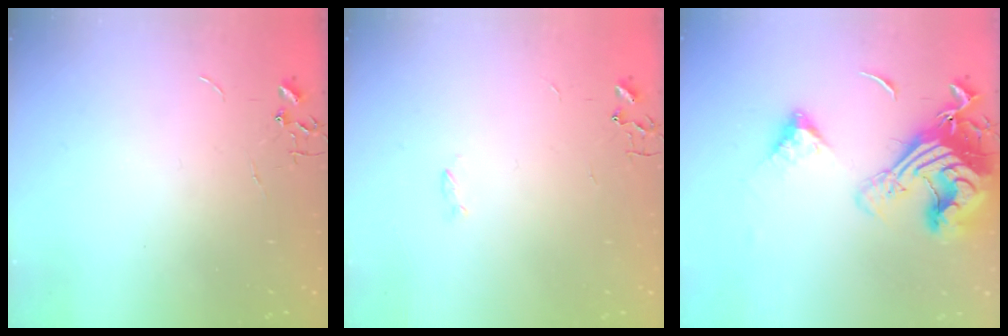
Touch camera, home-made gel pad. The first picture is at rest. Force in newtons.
{"total": 1.8, "press": 1.7, "slide": 0.4}
{"total": 21.6, "press": 21.5, "slide": 2.7}